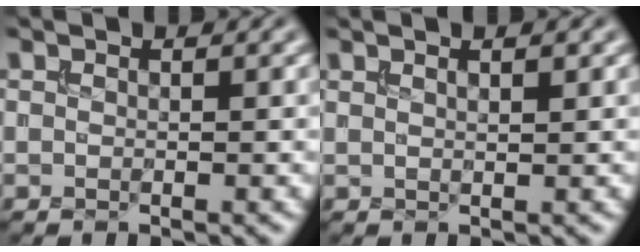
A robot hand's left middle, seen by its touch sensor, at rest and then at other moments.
{"total": 1.6, "force": [1.1, 0.4, 1.1], "torque": [-0.010, 0.001, 0.012]}